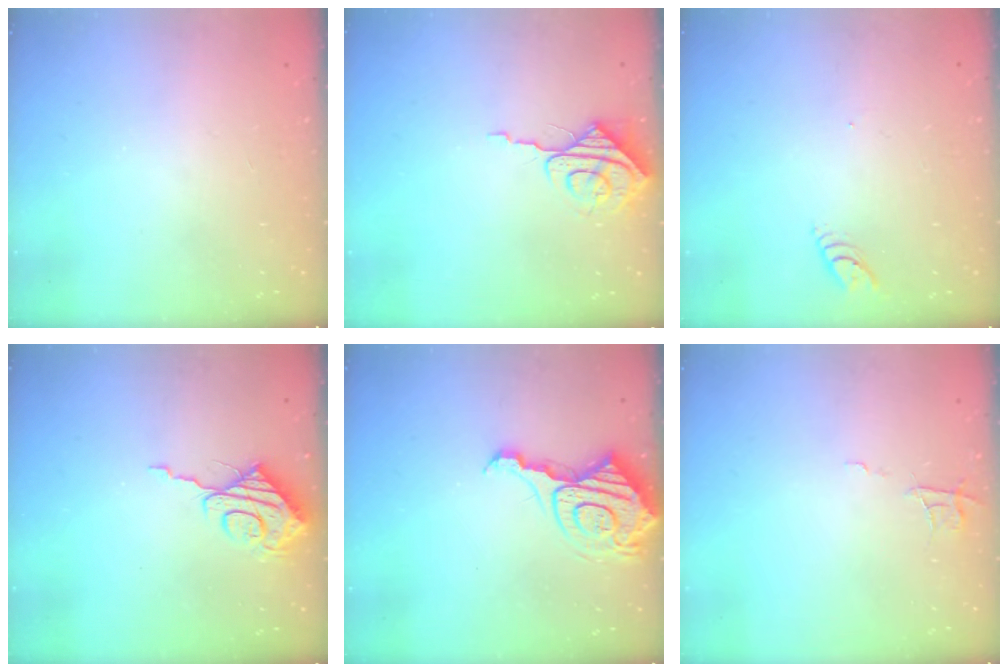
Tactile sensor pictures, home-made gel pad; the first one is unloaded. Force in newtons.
{"total": 7.9, "press": 7.9, "slide": 0.8}
{"total": 3.9, "press": 3.9, "slide": 0.4}
{"total": 9.5, "press": 9.5, "slide": 0.3}
{"total": 12.7, "press": 12.6, "slide": 1.3}
{"total": 4.9, "press": 4.9, "slide": 0.4}